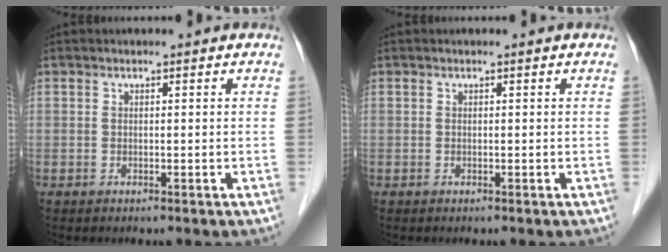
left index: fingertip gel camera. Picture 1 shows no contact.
{"total": 0.0}